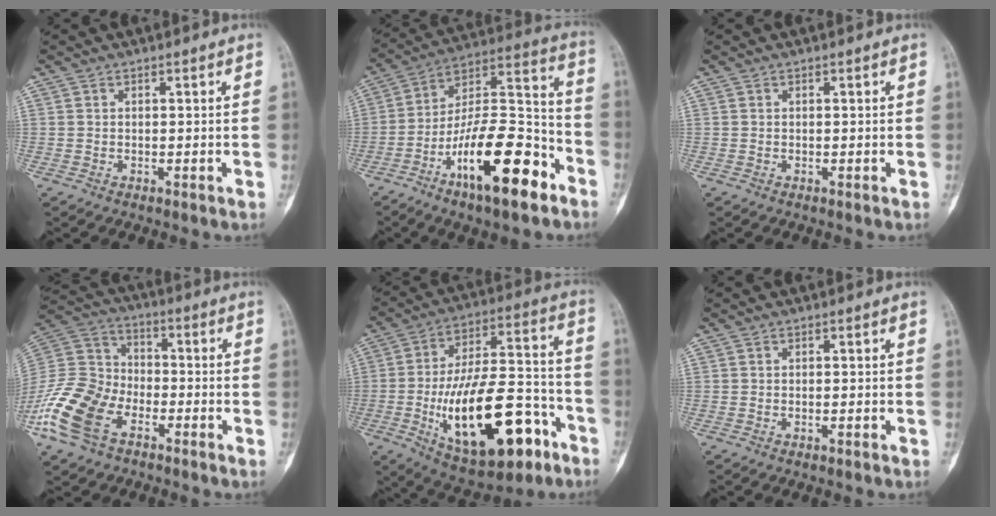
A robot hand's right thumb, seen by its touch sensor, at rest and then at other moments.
{"total": 21.9, "force": [-11.4, 7.3, 17.2], "torque": [-0.293, 0.074, -0.192]}
{"total": 0.0}
{"total": 16.5, "force": [-8.2, 10.3, 10.0], "torque": [-0.206, 0.041, -0.170]}
{"total": 25.5, "force": [-10.0, 11.1, 20.6], "torque": [-0.342, 0.048, -0.143]}
{"total": 0.7, "force": [-0.5, 0.1, 0.4], "torque": [-0.008, 0.006, -0.006]}